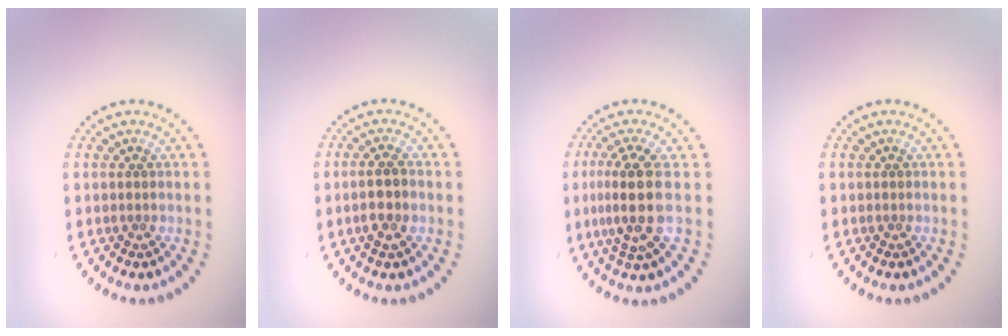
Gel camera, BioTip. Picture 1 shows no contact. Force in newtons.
{"total": 2.5, "press": 2.4, "slide": 0.8}
{"total": 4.0, "press": 3.5, "slide": 2.0}
{"total": 0.0}